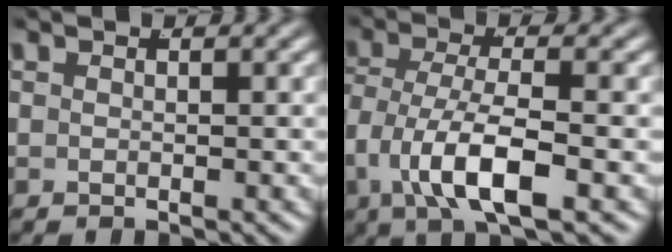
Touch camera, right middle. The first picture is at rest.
{"total": 6.1, "force": [-1.2, 3.1, 5.1], "torque": [-0.117, -0.028, -0.005]}